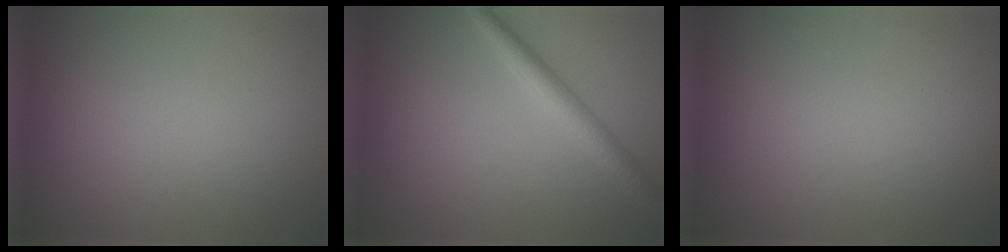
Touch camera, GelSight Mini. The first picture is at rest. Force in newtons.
{"total": 2.9, "press": 2.9, "slide": 0.1}
{"total": 0.0}